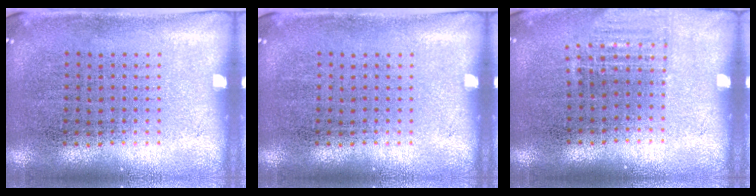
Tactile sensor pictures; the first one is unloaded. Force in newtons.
{"total": 0.0}
{"total": 0.9, "press": 0.9, "slide": 0.3}